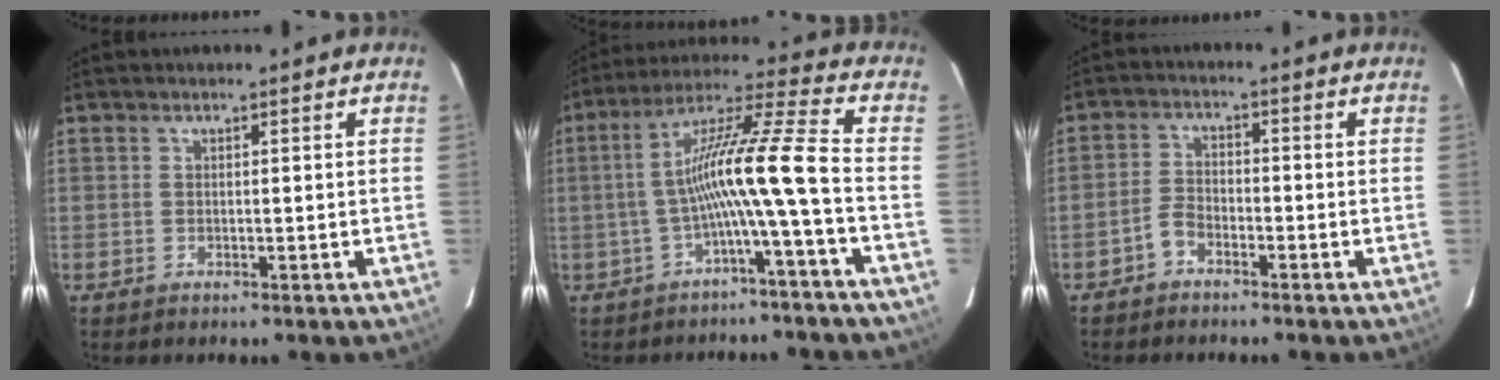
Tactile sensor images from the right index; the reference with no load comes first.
{"total": 11.1, "force": [-2.7, -1.6, 10.6], "torque": [-0.186, 0.032, -0.049]}
{"total": 2.8, "force": [-2.0, 1.5, 1.3], "torque": [-0.029, 0.005, -0.038]}